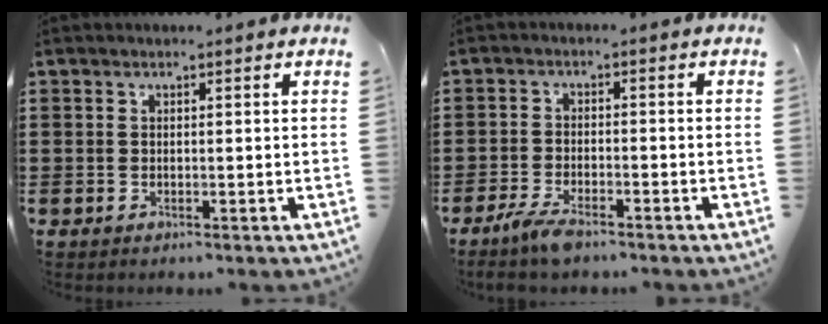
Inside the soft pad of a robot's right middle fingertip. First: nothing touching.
{"total": 3.6, "force": [-2.7, 0.7, 2.3], "torque": [-0.059, -0.005, -0.054]}